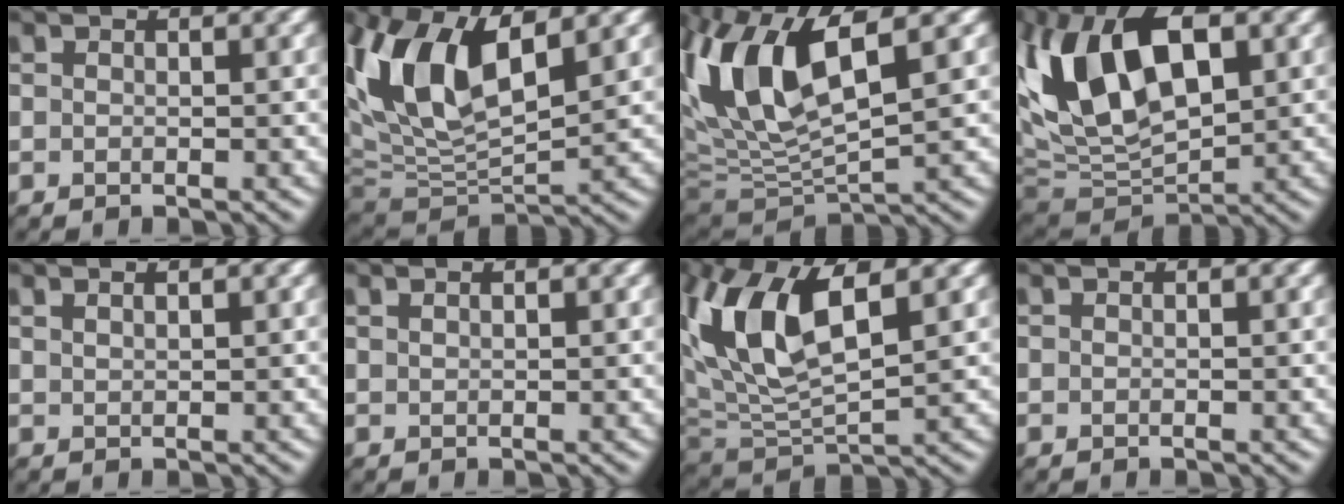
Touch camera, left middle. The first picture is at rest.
{"total": 11.3, "force": [4.2, 5.2, 9.1], "torque": [-0.187, 0.014, 0.073]}
{"total": 10.4, "force": [3.4, 4.1, 9.0], "torque": [-0.192, 0.007, 0.064]}
{"total": 11.4, "force": [3.1, 6.4, 9.0], "torque": [-0.178, 0.012, 0.054]}
{"total": 0.0}
{"total": 0.0}
{"total": 9.1, "force": [3.0, 4.1, 7.5], "torque": [-0.158, 0.002, 0.054]}
{"total": 0.0}